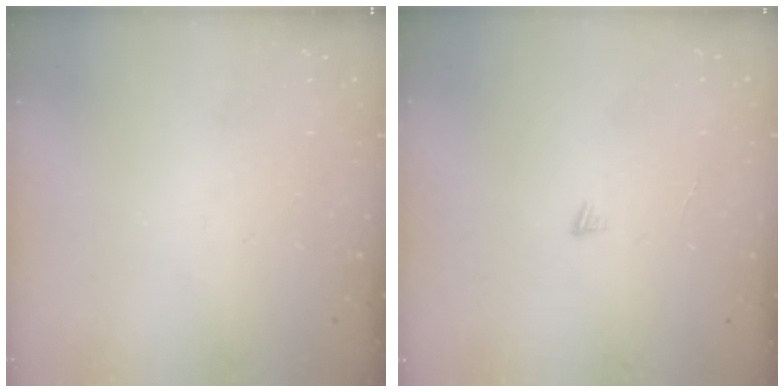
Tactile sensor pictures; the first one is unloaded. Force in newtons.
{"total": 3.0, "press": 3.0, "slide": 0.3}